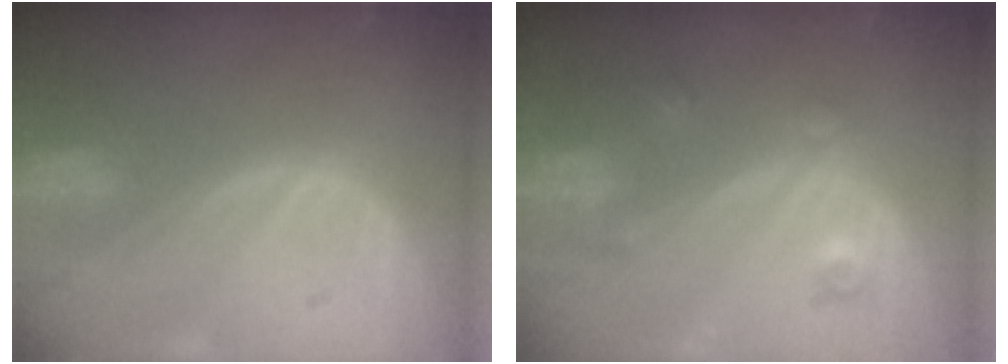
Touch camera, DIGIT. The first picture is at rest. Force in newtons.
{"total": 3.6, "press": 3.3, "slide": 1.6}